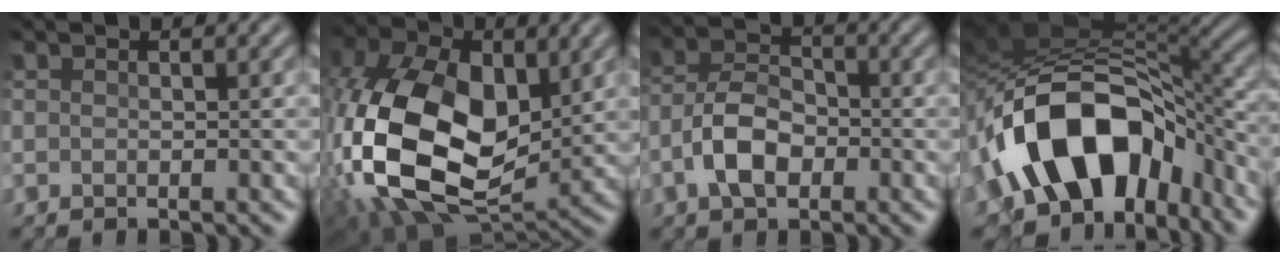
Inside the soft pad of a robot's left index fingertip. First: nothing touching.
{"total": 16.5, "force": [-0.4, 10.6, 12.7], "torque": [-0.290, -0.006, -0.015]}
{"total": 4.6, "force": [-1.9, 2.6, 3.3], "torque": [-0.065, 0.011, -0.038]}
{"total": 13.4, "force": [-4.6, 8.3, 9.5], "torque": [-0.156, 0.024, -0.084]}